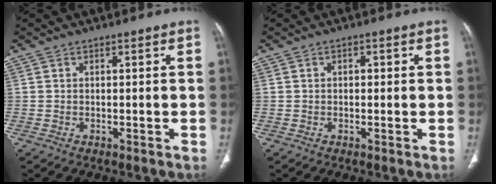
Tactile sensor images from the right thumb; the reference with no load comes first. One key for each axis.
{"total": 1.0, "fx": 0.1, "fy": 0.7, "fz": 0.7, "tx": -0.009, "ty": 0.003, "tz": 0.001}